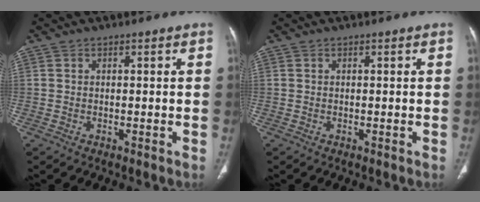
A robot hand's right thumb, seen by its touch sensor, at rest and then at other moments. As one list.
[{"total": 0.0}]